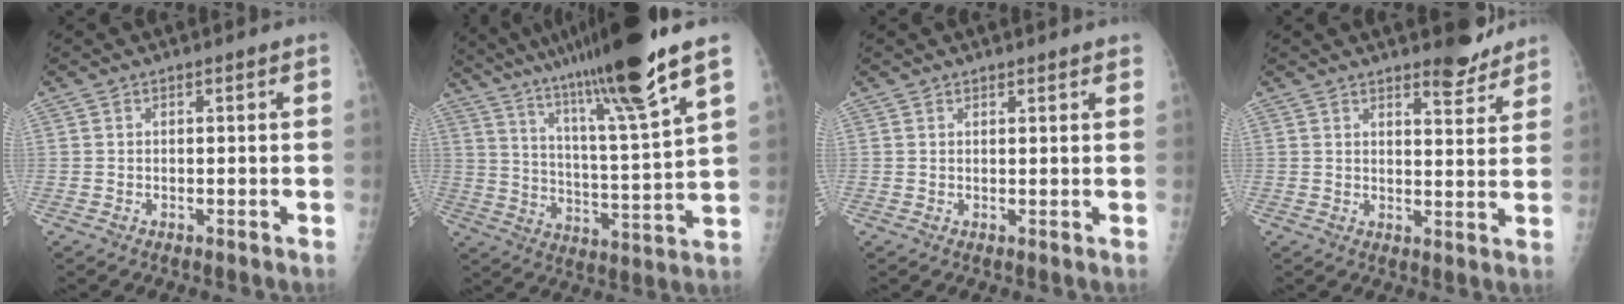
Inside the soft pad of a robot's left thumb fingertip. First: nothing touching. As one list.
[{"total": 22.3, "force": [15.5, 0.6, 16.0], "torque": [-0.258, -0.060, 0.259]}, {"total": 1.8, "force": [1.7, 0.5, 0.5], "torque": [0.006, -0.004, 0.021]}, {"total": 5.4, "force": [4.7, 1.4, 2.3], "torque": [-0.018, -0.040, 0.067]}]